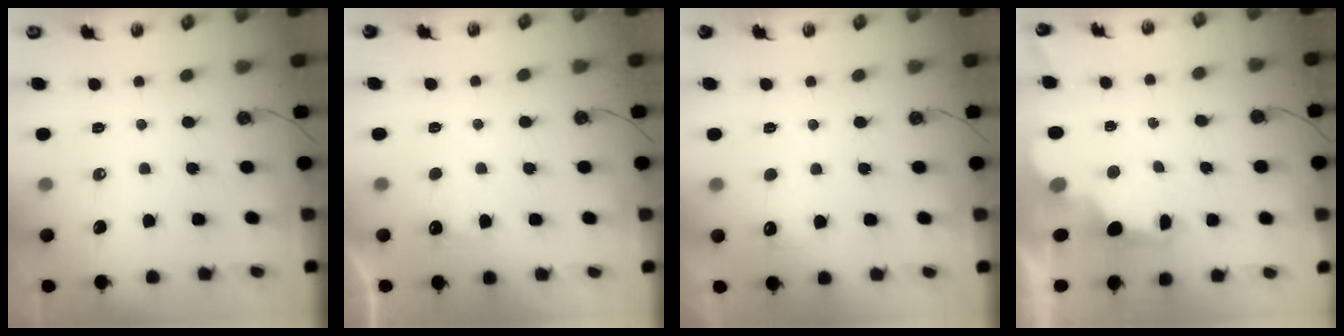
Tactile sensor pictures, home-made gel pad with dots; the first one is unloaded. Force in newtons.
{"total": 5.5, "press": 5.4, "slide": 1.0}
{"total": 4.8, "press": 4.7, "slide": 1.1}
{"total": 2.9, "press": 2.8, "slide": 0.9}